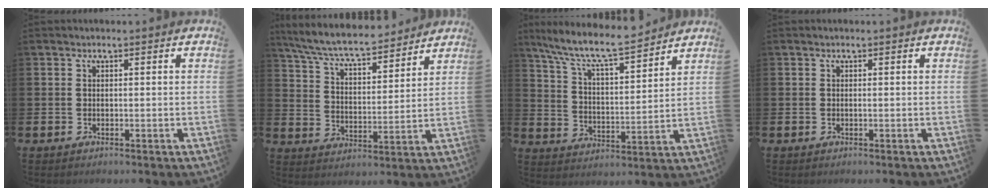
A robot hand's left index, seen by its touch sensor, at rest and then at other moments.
{"total": 7.9, "force": [7.3, 1.2, 2.7], "torque": [-0.089, -0.045, 0.127]}
{"total": 9.2, "force": [8.5, 1.1, 3.4], "torque": [-0.106, -0.054, 0.148]}
{"total": 0.0}